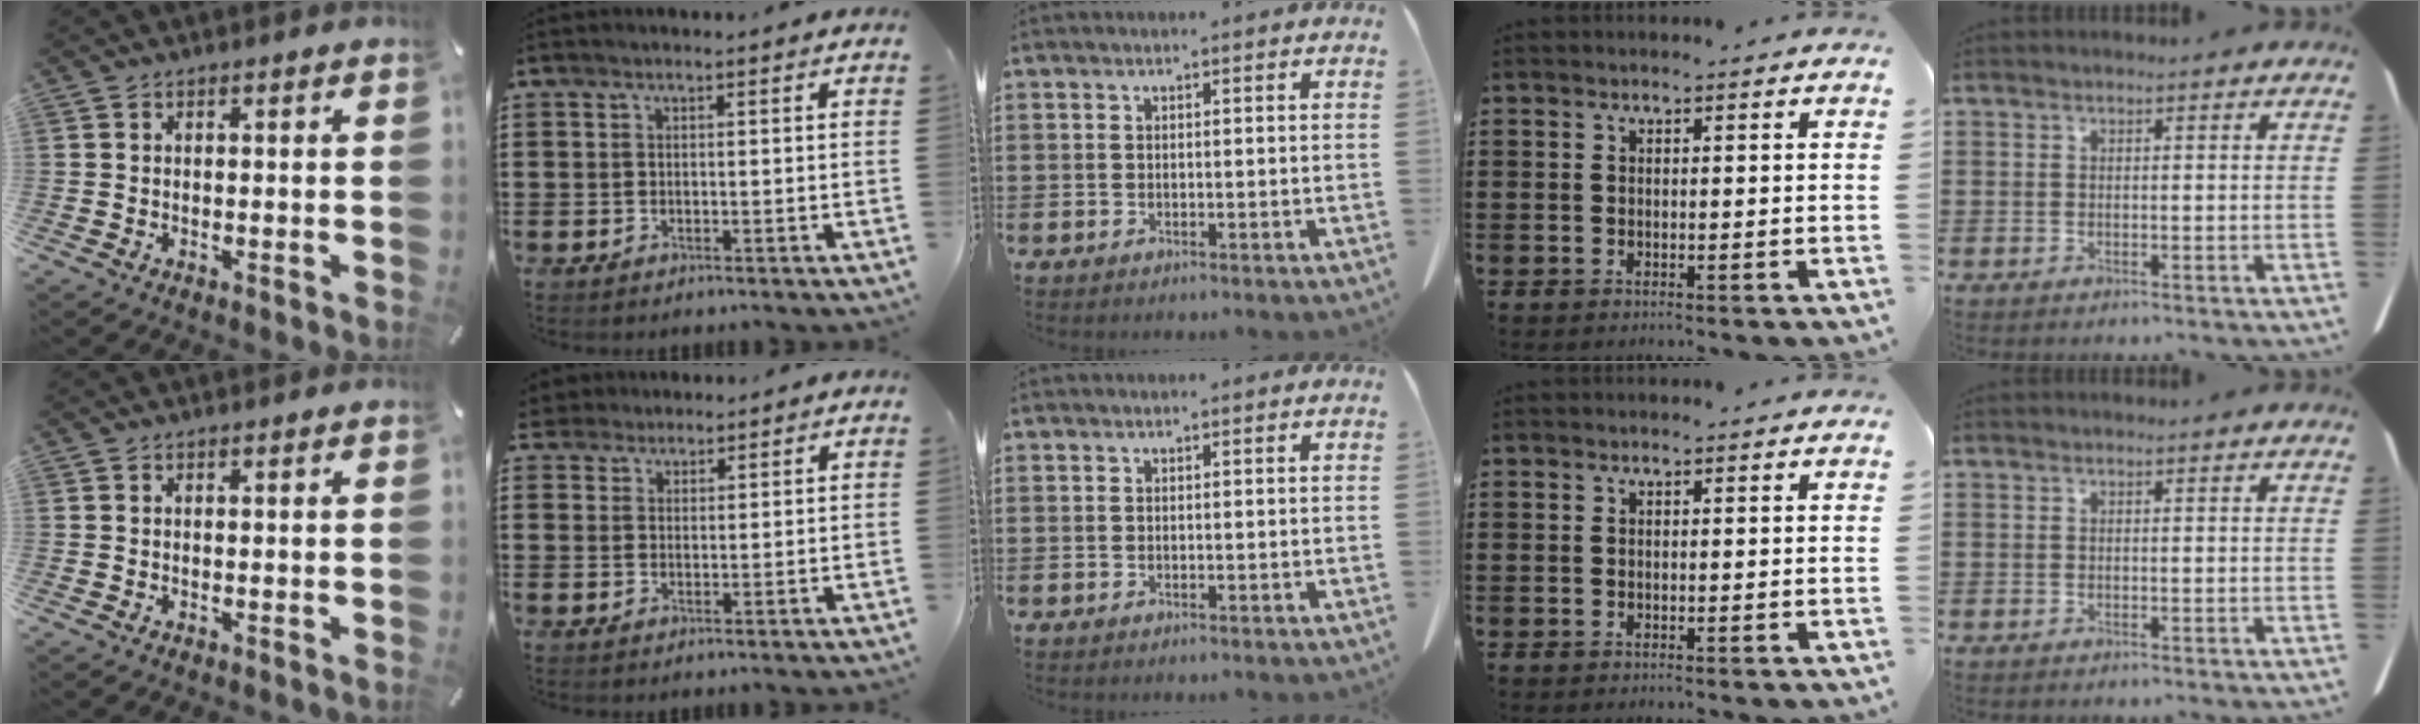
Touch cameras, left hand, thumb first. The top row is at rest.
{"index": {"total": 2.2, "force": [1.9, 1.1, -0.1], "torque": [-0.006, 0.009, 0.038]}}